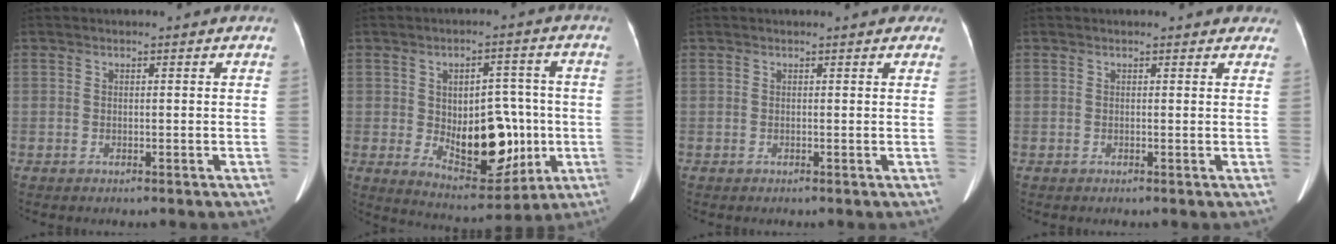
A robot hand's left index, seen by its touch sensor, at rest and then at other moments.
{"total": 12.9, "force": [-1.4, 6.8, 10.8], "torque": [-0.157, 0.010, -0.003]}
{"total": 3.4, "force": [2.9, 1.1, 1.5], "torque": [-0.015, 0.011, 0.021]}
{"total": 4.4, "force": [3.9, 1.5, 1.3], "torque": [-0.004, 0.006, 0.031]}